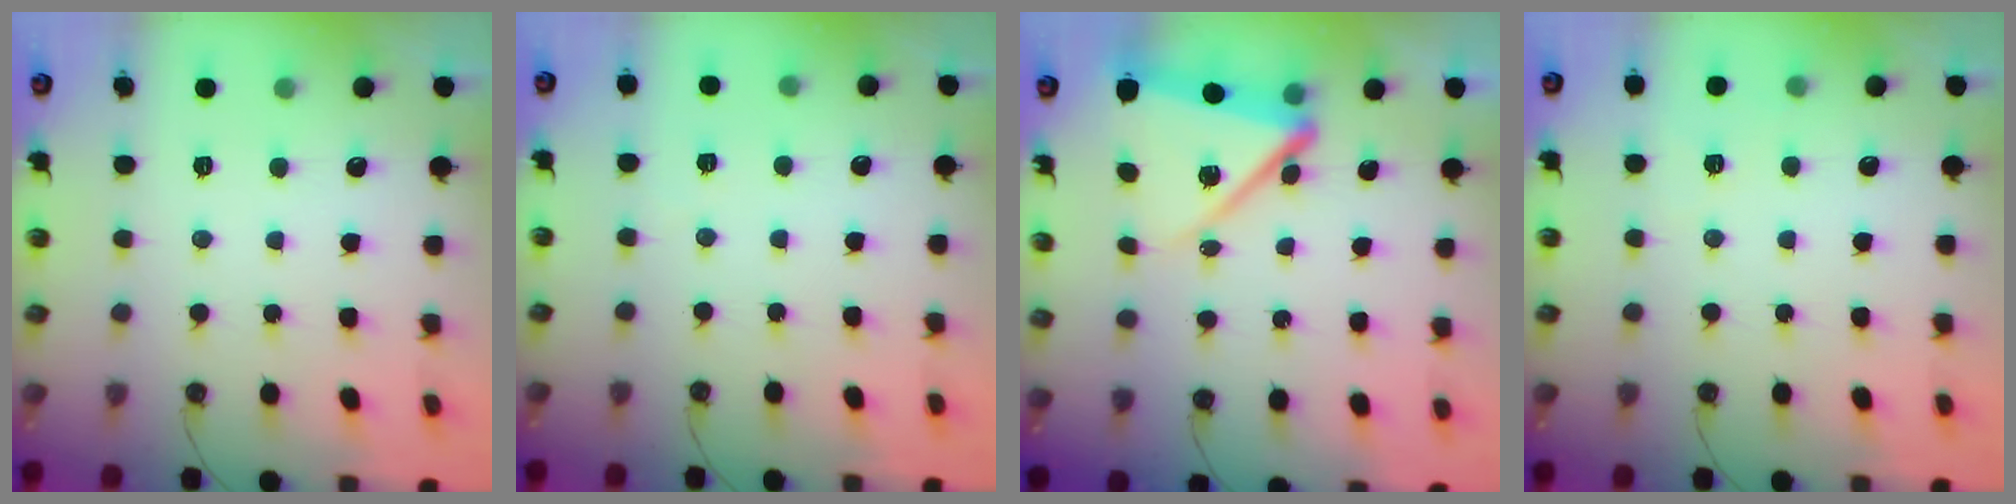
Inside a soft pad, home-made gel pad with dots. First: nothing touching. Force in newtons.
{"total": 2.0, "press": 1.9, "slide": 0.8}
{"total": 11.4, "press": 11.3, "slide": 1.7}
{"total": 3.0, "press": 2.4, "slide": 1.8}